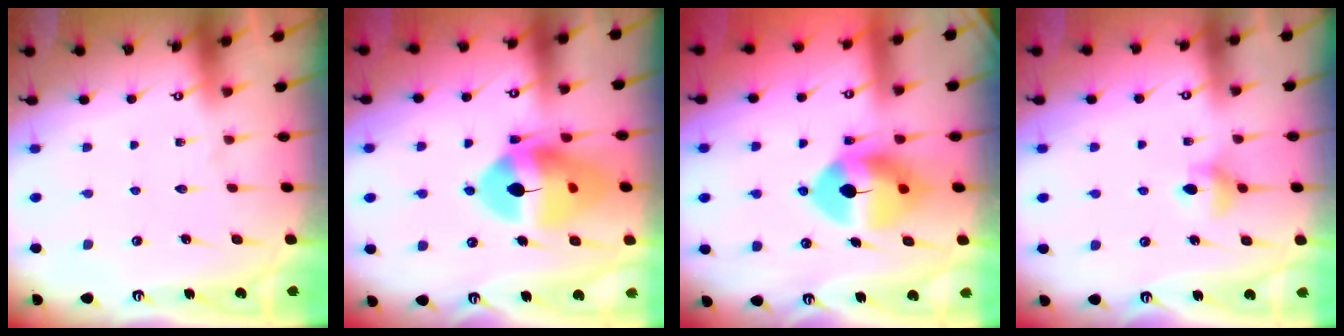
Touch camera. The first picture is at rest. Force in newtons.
{"total": 16.0, "press": 15.8, "slide": 2.1}
{"total": 11.5, "press": 11.3, "slide": 2.1}
{"total": 5.4, "press": 5.3, "slide": 0.9}